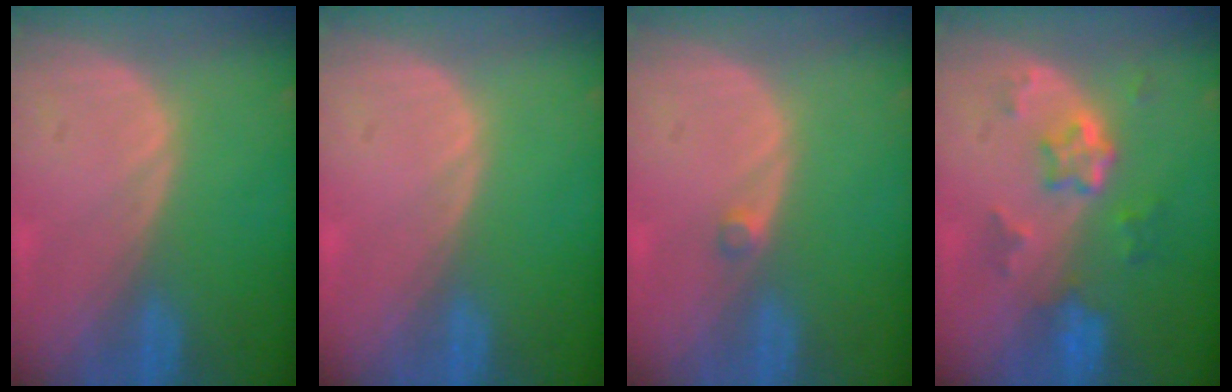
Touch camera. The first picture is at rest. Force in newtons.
{"total": 0.0}
{"total": 1.1, "press": 1.0, "slide": 0.6}
{"total": 5.9, "press": 5.3, "slide": 2.6}